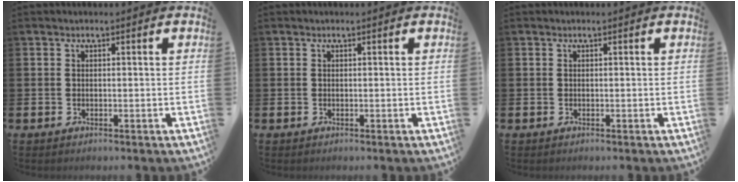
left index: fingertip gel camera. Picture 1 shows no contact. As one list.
[{"total": 0.0}, {"total": 0.0}]